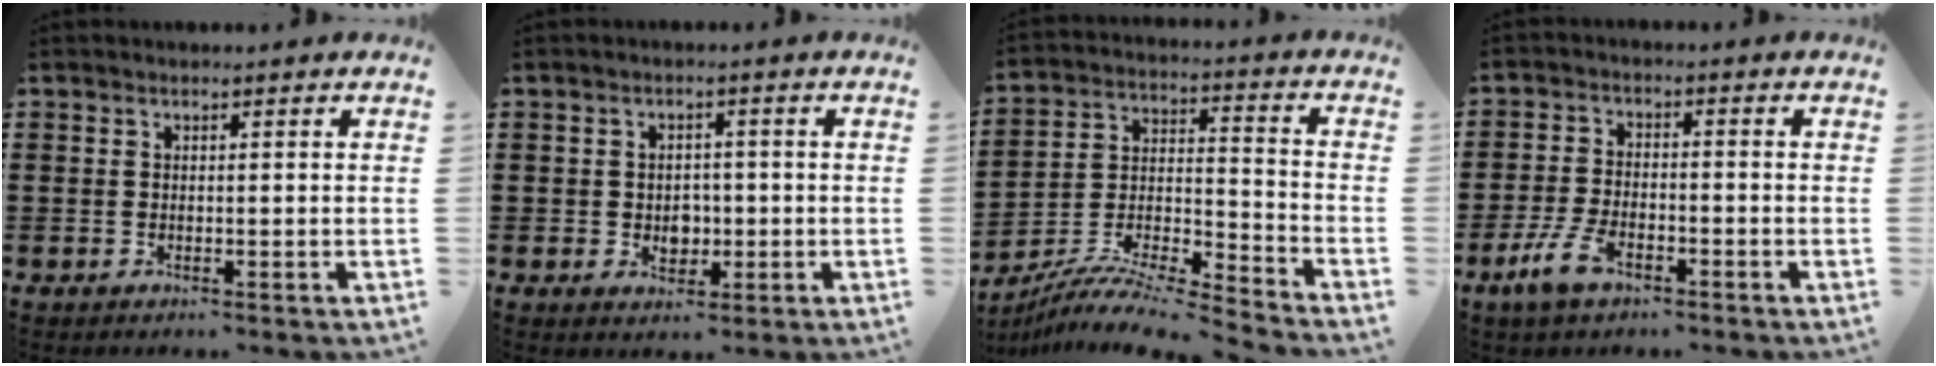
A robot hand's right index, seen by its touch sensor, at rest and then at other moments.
{"total": 2.8, "force": [-0.3, 2.5, 1.3], "torque": [-0.018, -0.001, -0.014]}
{"total": 8.5, "force": [-8.1, -0.1, 2.6], "torque": [-0.052, -0.007, -0.166]}
{"total": 5.4, "force": [-3.0, 2.3, 3.9], "torque": [-0.098, -0.004, -0.062]}